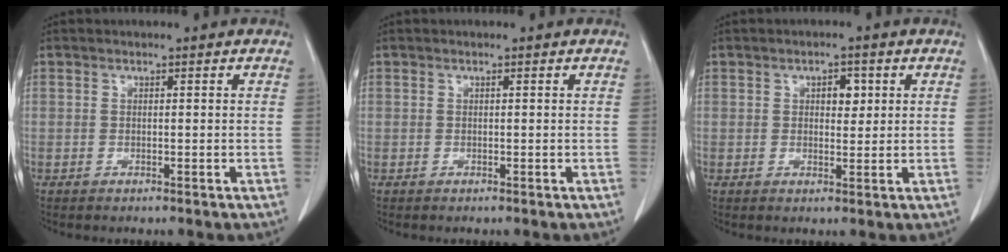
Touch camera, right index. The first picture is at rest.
{"total": 0.0}
{"total": 2.8, "force": [0.9, 1.5, 2.1], "torque": [-0.028, 0.002, 0.014]}